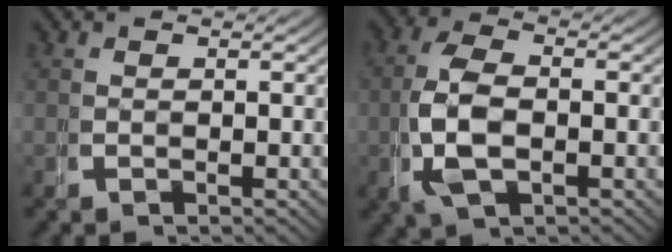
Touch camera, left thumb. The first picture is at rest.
{"total": 5.7, "force": [-0.7, 3.7, 4.3], "torque": [-0.108, -0.016, -0.003]}